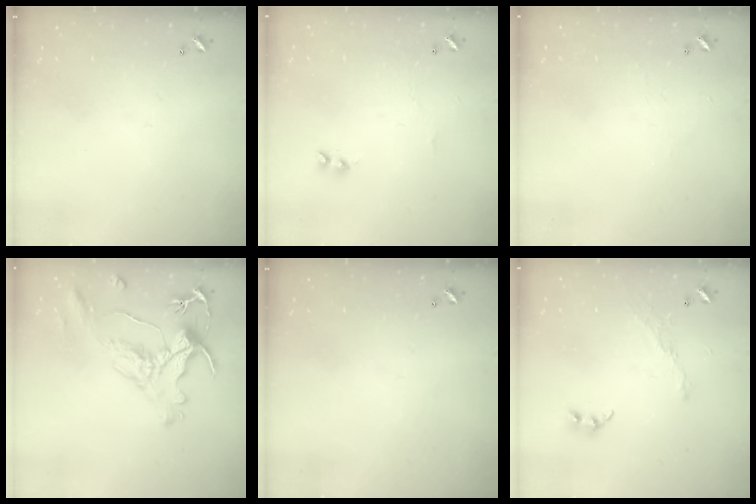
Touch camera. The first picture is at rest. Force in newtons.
{"total": 2.0, "press": 1.9, "slide": 0.6}
{"total": 2.2, "press": 2.2, "slide": 0.4}
{"total": 2.8, "press": 2.5, "slide": 1.3}
{"total": 0.0}
{"total": 7.1, "press": 7.1, "slide": 0.6}